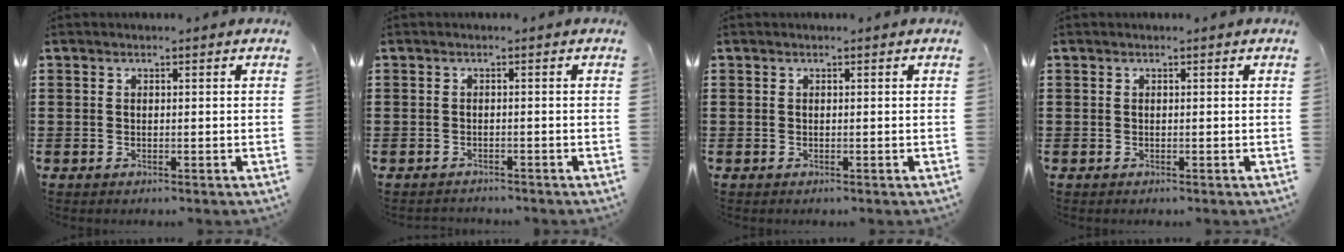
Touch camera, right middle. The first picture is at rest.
{"total": 0.9, "force": [-0.9, 0.0, -0.1], "torque": [-0.002, 0.000, -0.019]}
{"total": 0.0}
{"total": 0.0}